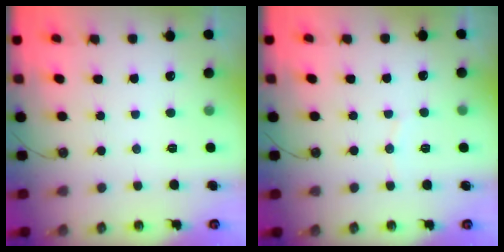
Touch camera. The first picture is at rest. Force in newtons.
{"total": 4.0, "press": 3.9, "slide": 0.3}